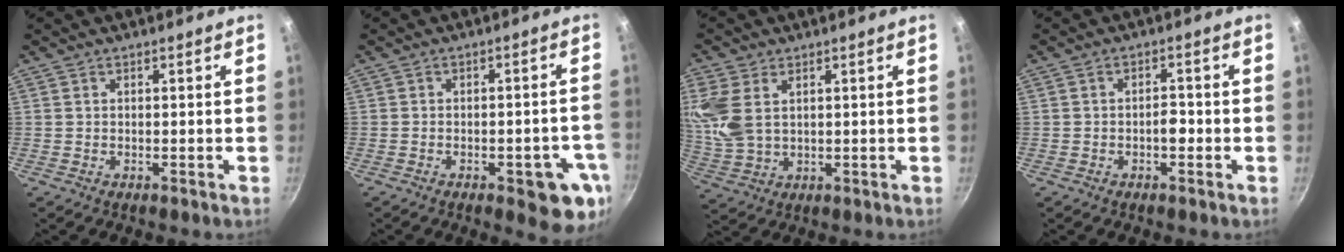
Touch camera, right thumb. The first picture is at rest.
{"total": 9.9, "force": [-3.8, 3.9, 8.3], "torque": [-0.066, 0.012, -0.045]}
{"total": 10.1, "force": [3.0, 6.4, 7.2], "torque": [-0.155, -0.005, 0.066]}
{"total": 2.5, "force": [-0.9, 1.3, 1.9], "torque": [-0.018, 0.015, -0.016]}